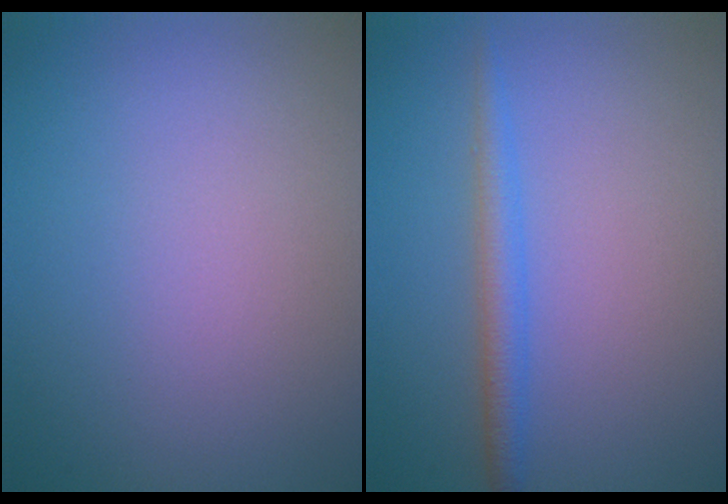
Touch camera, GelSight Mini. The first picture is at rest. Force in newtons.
{"total": 2.1, "press": 2.1, "slide": 0.2}